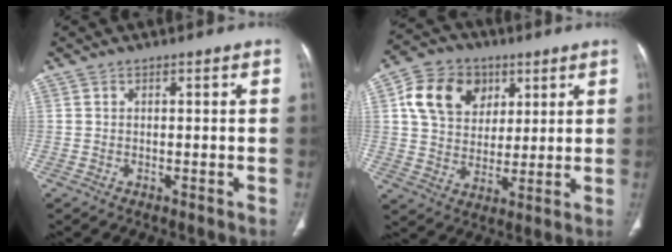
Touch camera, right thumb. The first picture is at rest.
{"total": 13.8, "force": [4.9, 10.8, 7.0], "torque": [-0.102, -0.005, 0.084]}